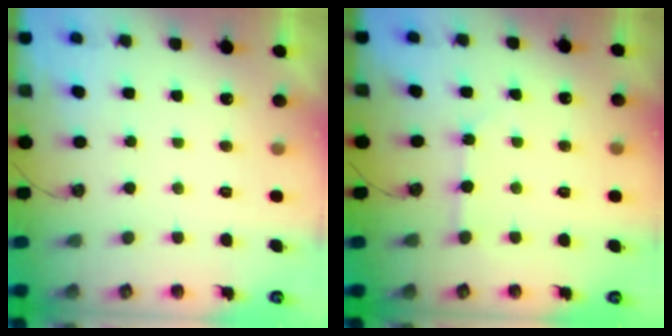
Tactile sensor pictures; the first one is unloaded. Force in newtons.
{"total": 3.5, "press": 3.5, "slide": 0.4}